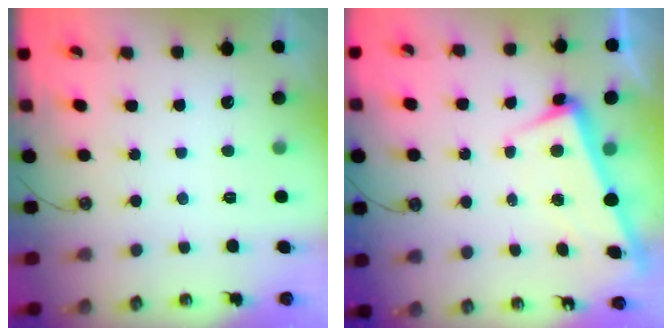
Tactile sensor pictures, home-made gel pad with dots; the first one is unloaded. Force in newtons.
{"total": 3.1, "press": 2.9, "slide": 0.9}